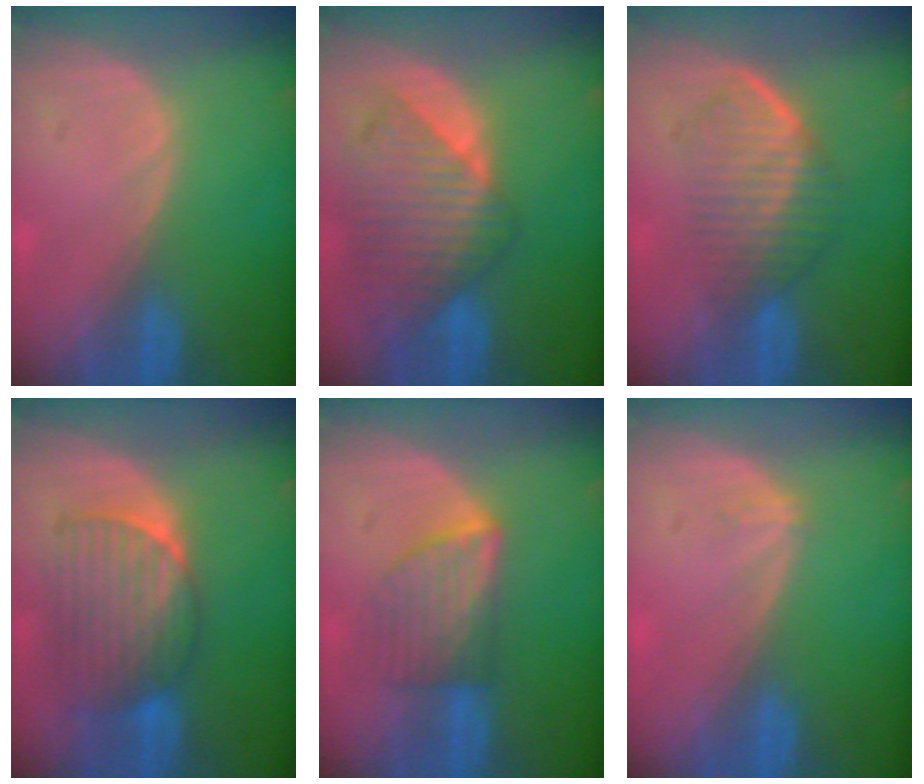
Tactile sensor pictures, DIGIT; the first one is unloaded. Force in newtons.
{"total": 9.7, "press": 8.5, "slide": 4.6}
{"total": 7.0, "press": 6.1, "slide": 3.4}
{"total": 7.9, "press": 7.7, "slide": 1.5}
{"total": 5.8, "press": 5.6, "slide": 1.5}
{"total": 0.9, "press": 0.6, "slide": 0.6}